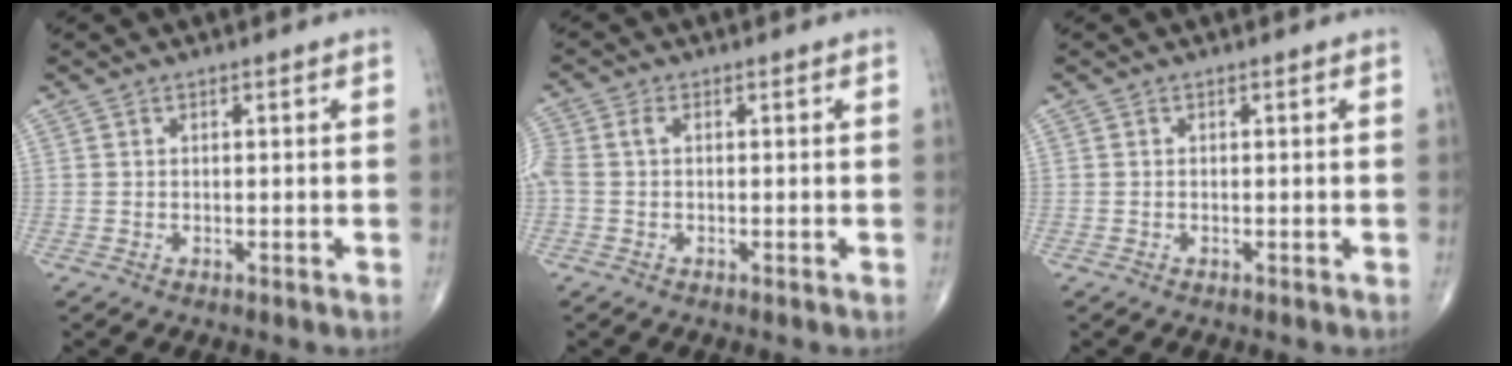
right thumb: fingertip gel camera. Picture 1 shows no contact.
{"total": 4.2, "force": [0.2, 2.5, 3.4], "torque": [-0.103, 0.018, 0.004]}
{"total": 0.0}